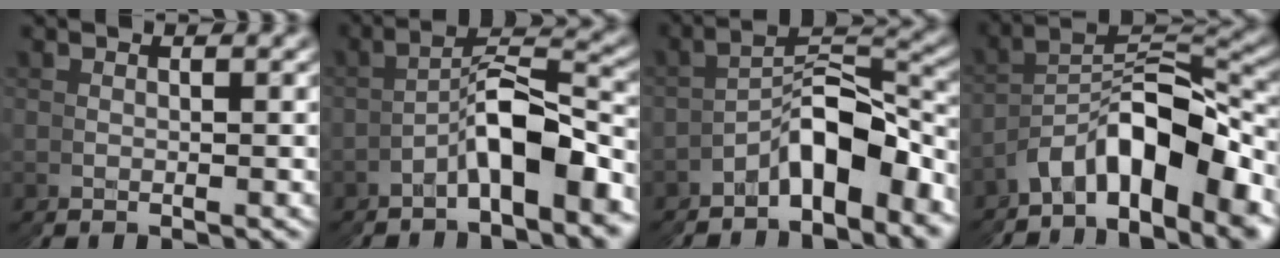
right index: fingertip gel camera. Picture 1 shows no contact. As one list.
[{"total": 5.8, "force": [-2.7, 2.1, 4.7], "torque": [-0.067, 0.001, -0.041]}, {"total": 6.5, "force": [-4.5, 2.6, 3.8], "torque": [-0.047, 0.001, -0.065]}, {"total": 9.7, "force": [-2.7, 5.4, 7.5], "torque": [-0.127, -0.018, -0.034]}]